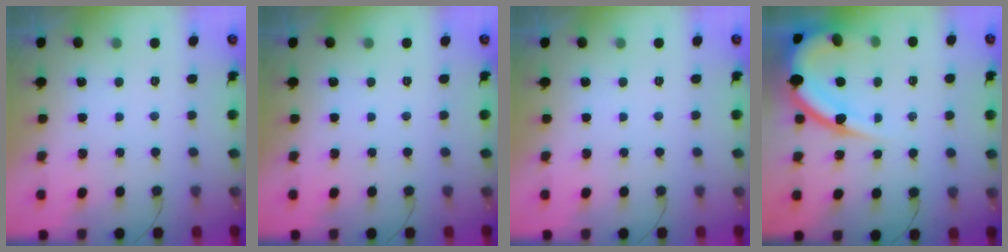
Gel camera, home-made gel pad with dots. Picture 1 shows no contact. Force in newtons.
{"total": 0.0}
{"total": 0.0}
{"total": 14.1, "press": 14.0, "slide": 1.3}